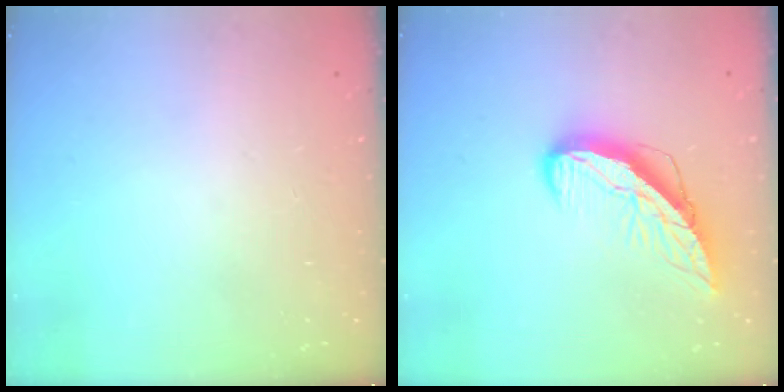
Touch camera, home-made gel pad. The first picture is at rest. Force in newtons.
{"total": 9.9, "press": 9.9, "slide": 1.1}